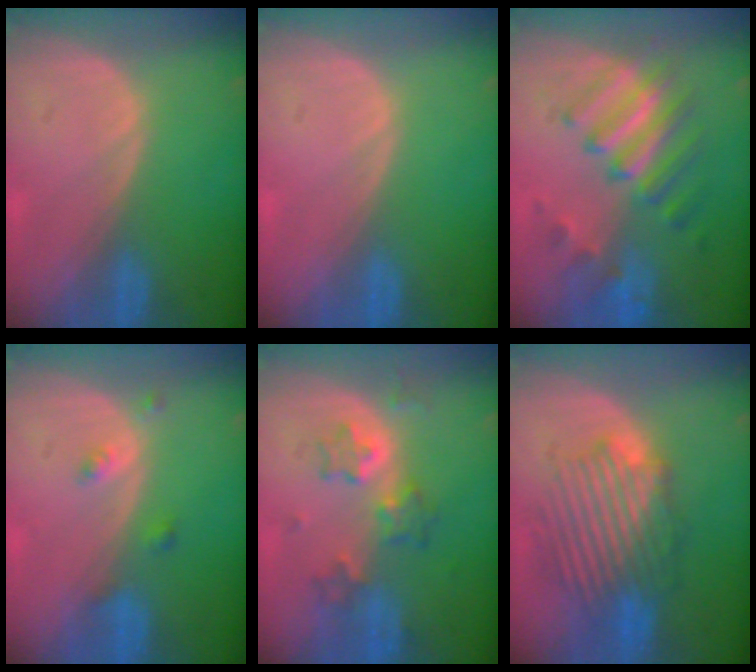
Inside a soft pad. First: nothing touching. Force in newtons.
{"total": 0.0}
{"total": 8.2, "press": 8.1, "slide": 1.5}
{"total": 2.1, "press": 2.1, "slide": 0.2}
{"total": 5.8, "press": 5.7, "slide": 1.2}
{"total": 8.8, "press": 8.7, "slide": 1.5}